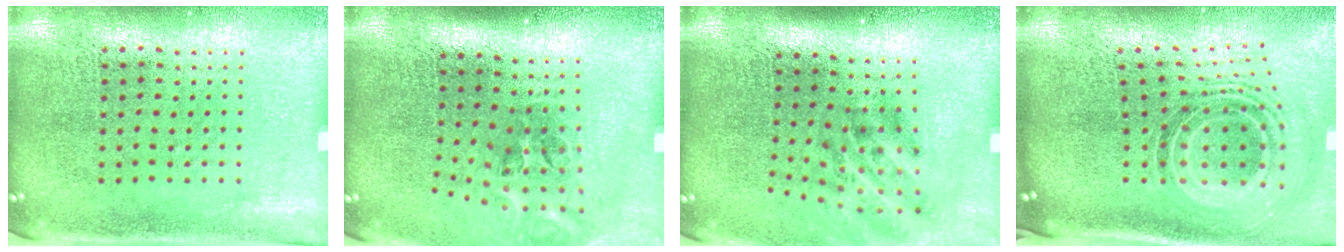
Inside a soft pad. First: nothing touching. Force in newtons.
{"total": 2.2, "press": 1.4, "slide": 1.7}
{"total": 1.9, "press": 1.2, "slide": 1.5}
{"total": 2.0, "press": 1.4, "slide": 1.3}